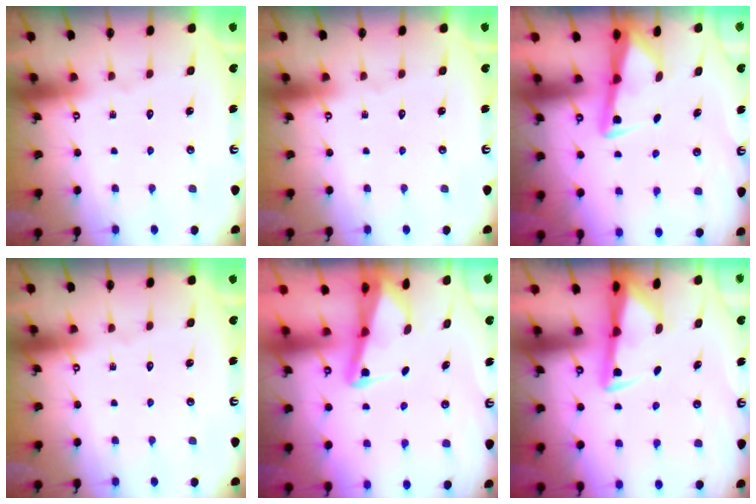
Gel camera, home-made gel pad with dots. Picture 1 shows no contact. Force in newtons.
{"total": 0.0}
{"total": 3.1, "press": 3.1, "slide": 0.3}
{"total": 0.0}
{"total": 2.5, "press": 2.5, "slide": 0.4}
{"total": 2.8, "press": 2.8, "slide": 0.5}